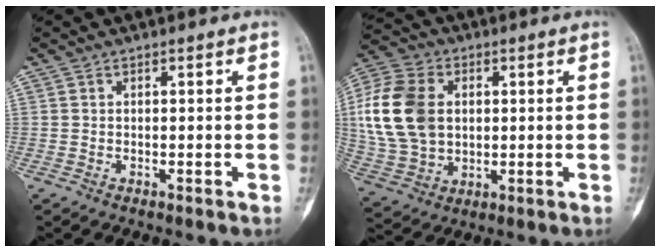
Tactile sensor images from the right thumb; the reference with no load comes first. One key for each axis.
{"total": 17.4, "fx": 2.4, "fy": 12.7, "fz": 11.7, "tx": -0.217, "ty": 0.006, "tz": 0.049}